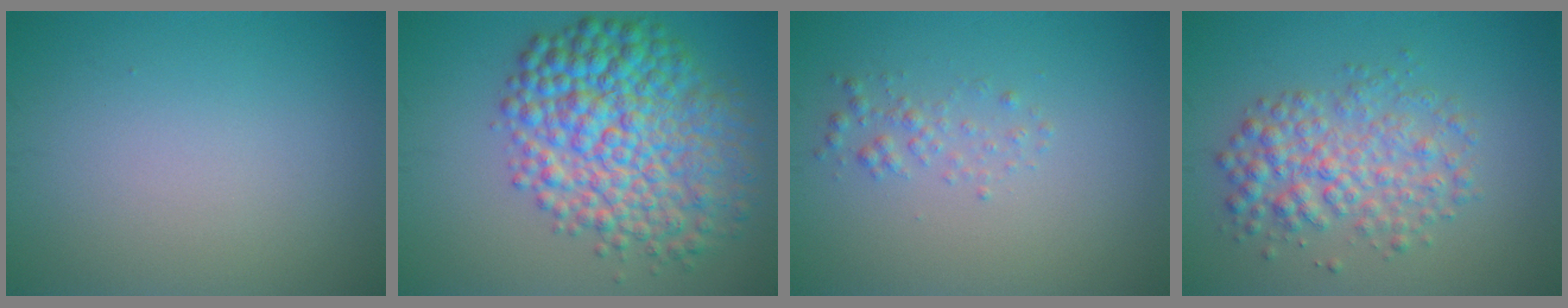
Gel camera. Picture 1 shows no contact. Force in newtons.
{"total": 9.7, "press": 9.7, "slide": 0.2}
{"total": 1.3, "press": 1.3, "slide": 0.0}
{"total": 4.6, "press": 4.6, "slide": 0.0}